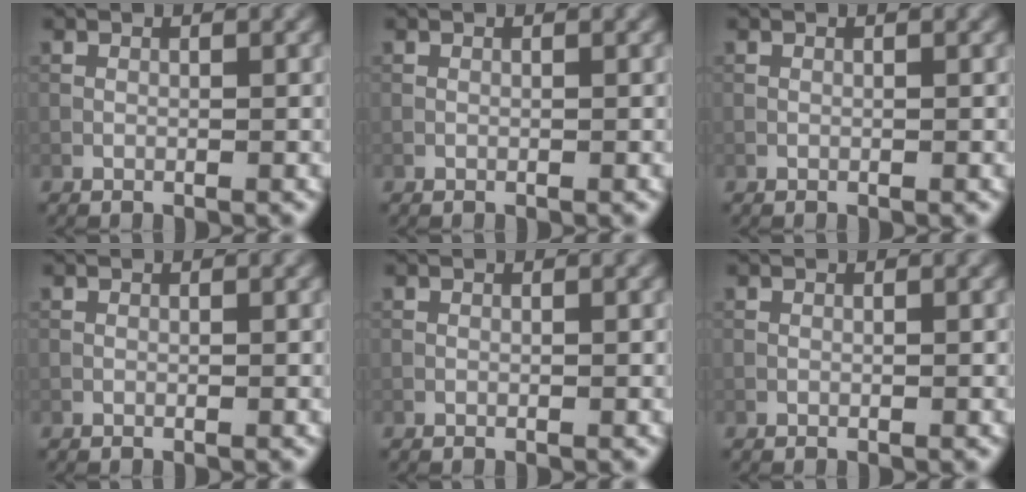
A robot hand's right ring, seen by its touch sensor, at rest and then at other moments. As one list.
[{"total": 0.0}, {"total": 0.0}, {"total": 0.0}, {"total": 0.0}, {"total": 0.0}]